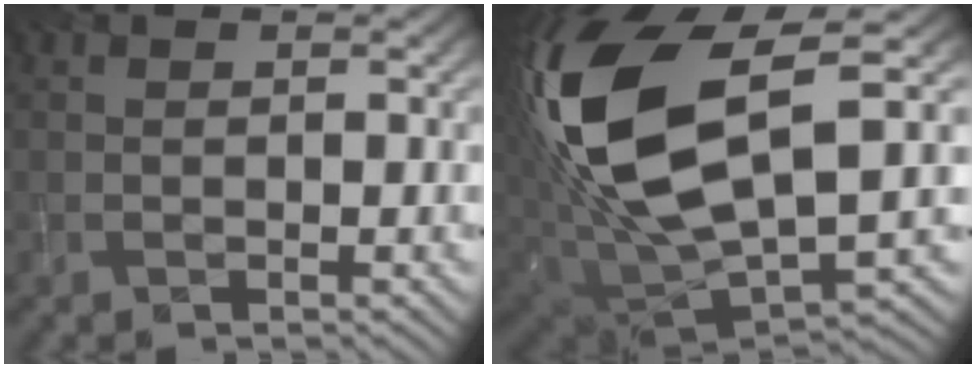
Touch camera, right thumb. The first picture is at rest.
{"total": 18.2, "force": [3.9, 9.4, 15.0], "torque": [-0.355, -0.009, 0.079]}